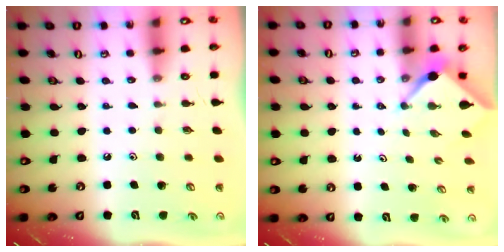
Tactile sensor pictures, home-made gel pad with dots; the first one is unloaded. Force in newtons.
{"total": 2.4, "press": 2.4, "slide": 0.3}